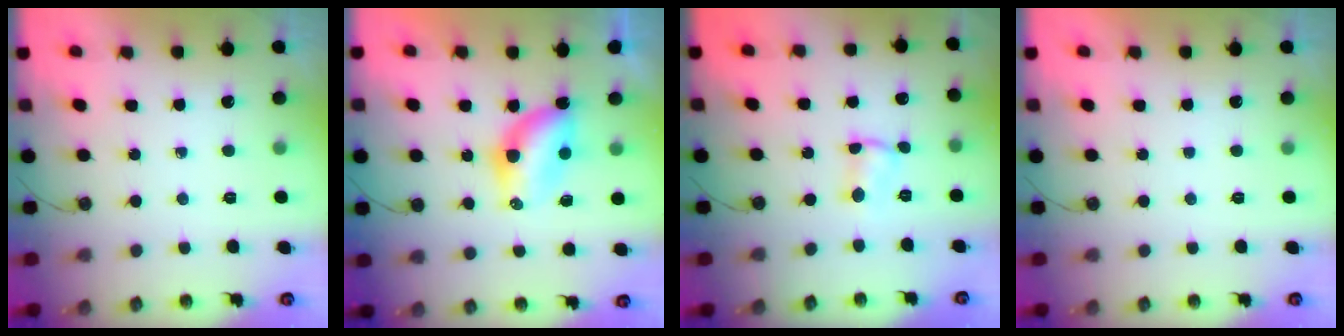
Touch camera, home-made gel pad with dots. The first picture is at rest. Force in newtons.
{"total": 6.5, "press": 6.5, "slide": 0.2}
{"total": 1.9, "press": 1.9, "slide": 0.4}
{"total": 0.0}